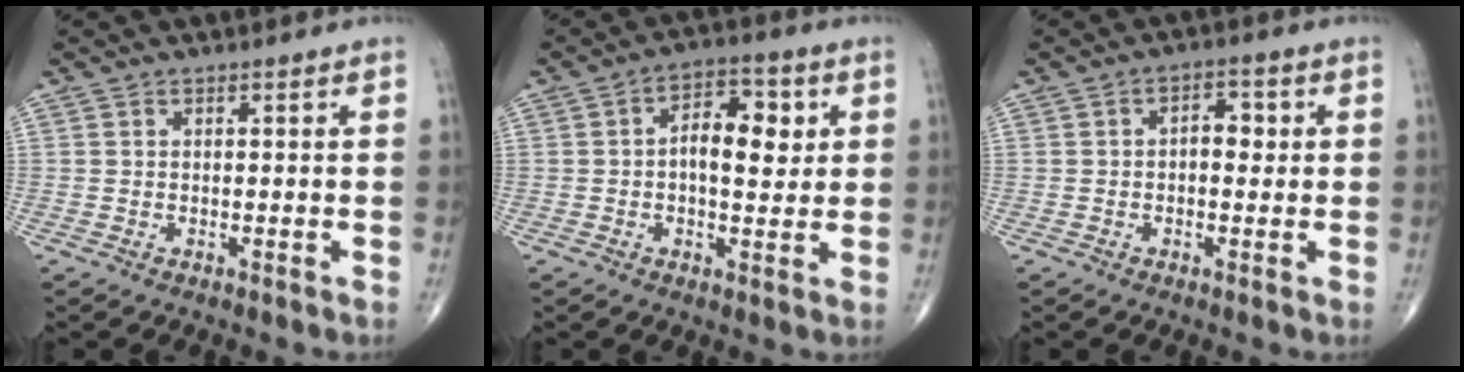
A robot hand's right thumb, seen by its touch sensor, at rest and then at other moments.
{"total": 9.0, "force": [1.3, 4.9, 7.5], "torque": [-0.092, 0.007, 0.016]}
{"total": 4.1, "force": [0.3, 2.4, 3.3], "torque": [-0.033, 0.010, 0.000]}